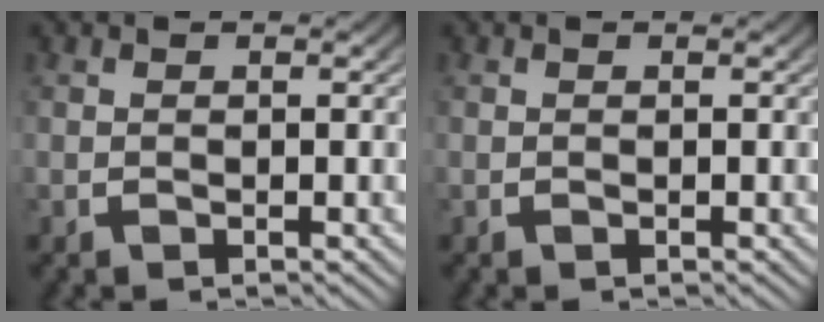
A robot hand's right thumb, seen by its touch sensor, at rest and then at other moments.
{"total": 0.0}